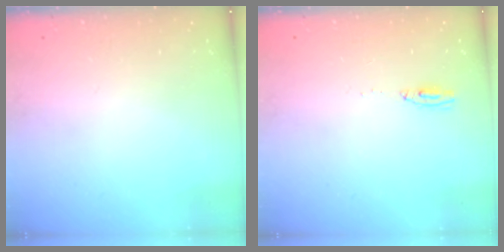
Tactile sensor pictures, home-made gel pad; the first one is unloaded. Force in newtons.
{"total": 4.8, "press": 2.7, "slide": 4.0}